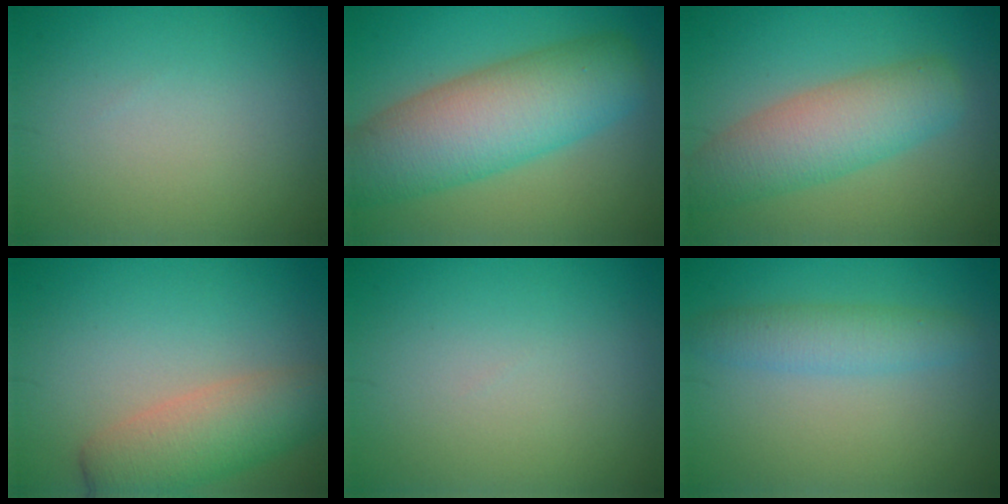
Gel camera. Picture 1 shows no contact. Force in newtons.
{"total": 9.5, "press": 9.5, "slide": 0.3}
{"total": 5.9, "press": 5.9, "slide": 0.3}
{"total": 5.2, "press": 5.2, "slide": 0.2}
{"total": 0.0}
{"total": 2.9, "press": 2.9, "slide": 0.1}